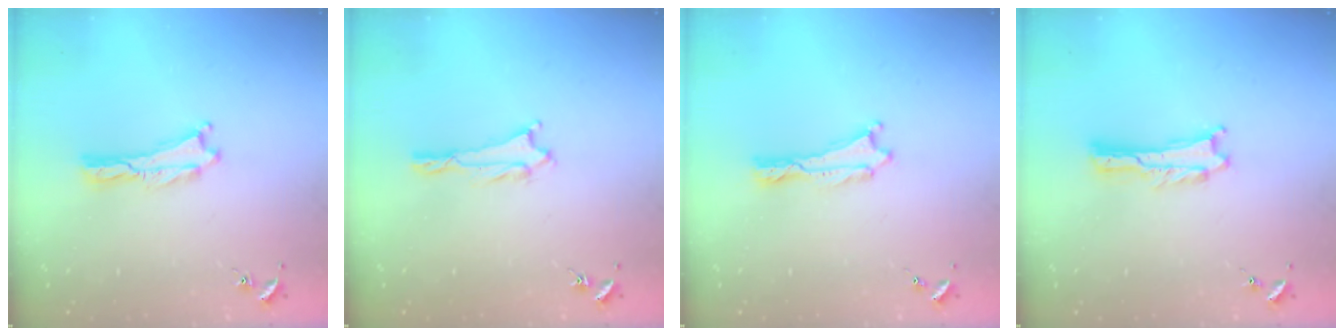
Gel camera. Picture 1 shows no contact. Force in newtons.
{"total": 1.0, "press": 1.0, "slide": 0.1}
{"total": 0.0}
{"total": 0.0}